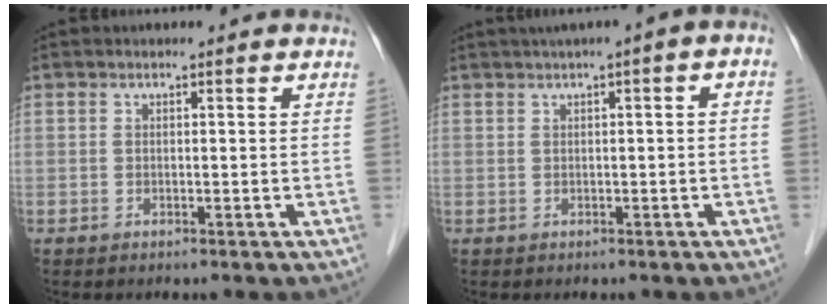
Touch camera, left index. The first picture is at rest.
{"total": 4.3, "force": [1.2, 0.6, 4.1], "torque": [-0.056, 0.022, 0.015]}